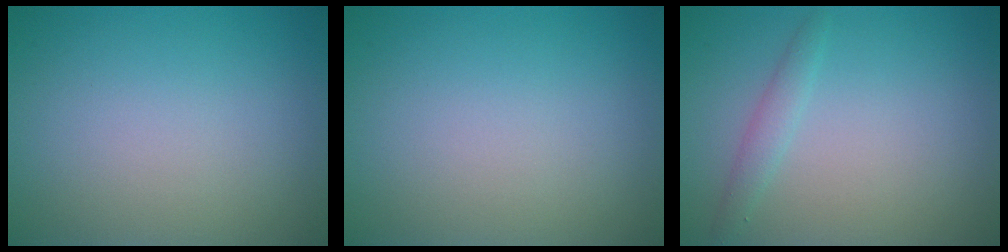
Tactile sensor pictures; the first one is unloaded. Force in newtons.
{"total": 0.0}
{"total": 1.3, "press": 1.3, "slide": 0.1}